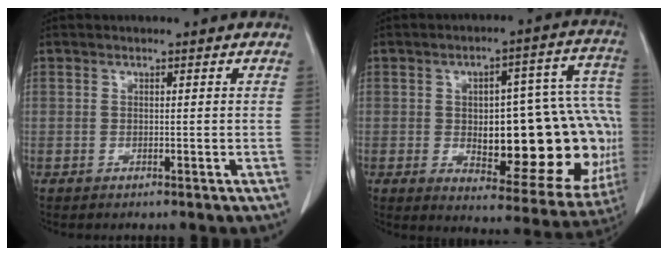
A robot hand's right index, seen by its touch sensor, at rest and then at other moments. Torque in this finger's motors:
{"motor_torque": [0.57, 0.03, 0.86, 0.15]}